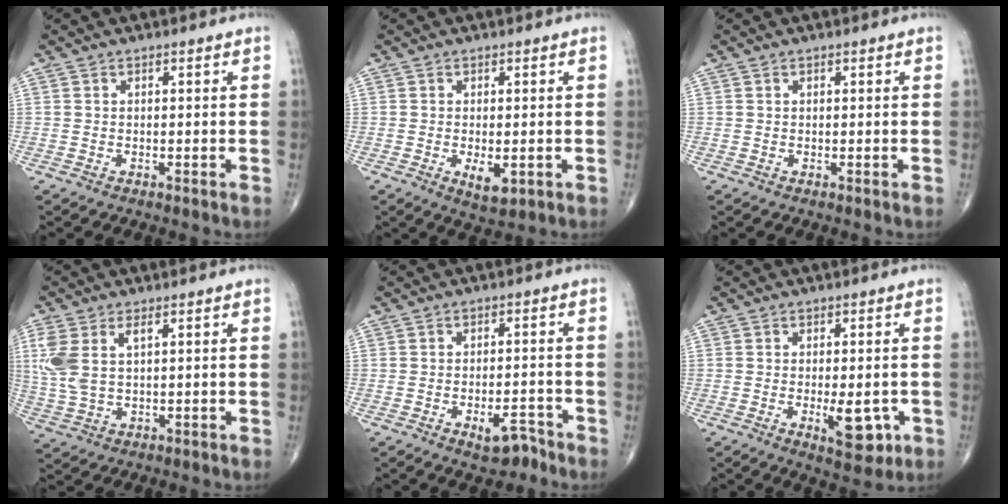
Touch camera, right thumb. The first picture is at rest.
{"total": 4.0, "force": [-0.9, 1.8, 3.5], "torque": [-0.053, -0.010, -0.009]}
{"total": 0.0}
{"total": 7.9, "force": [2.4, 4.0, 6.4], "torque": [-0.161, 0.006, 0.055]}
{"total": 4.9, "force": [-3.1, 2.2, 3.1], "torque": [-0.035, 0.020, -0.043]}
{"total": 7.1, "force": [-1.8, 3.1, 6.2], "torque": [-0.071, -0.009, -0.018]}